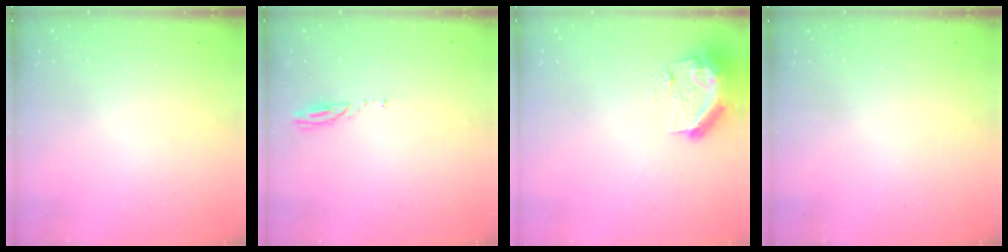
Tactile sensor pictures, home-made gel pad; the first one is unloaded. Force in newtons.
{"total": 3.4, "press": 3.4, "slide": 0.3}
{"total": 14.4, "press": 11.8, "slide": 8.4}
{"total": 0.0}